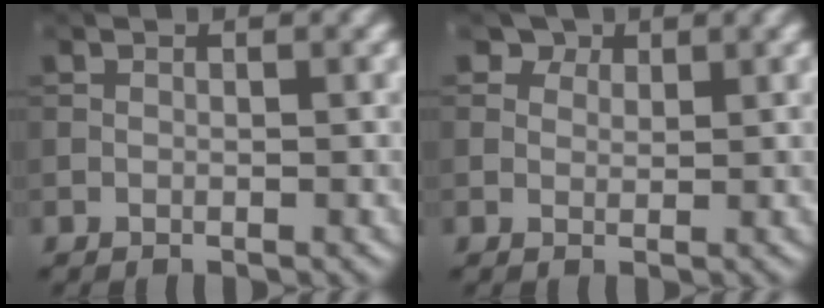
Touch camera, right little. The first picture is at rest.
{"total": 2.8, "force": [2.0, 1.6, 0.9], "torque": [-0.023, -0.013, 0.036]}